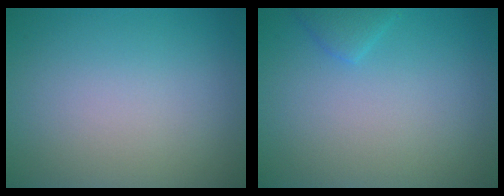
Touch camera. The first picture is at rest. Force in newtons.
{"total": 1.3, "press": 1.3, "slide": 0.1}